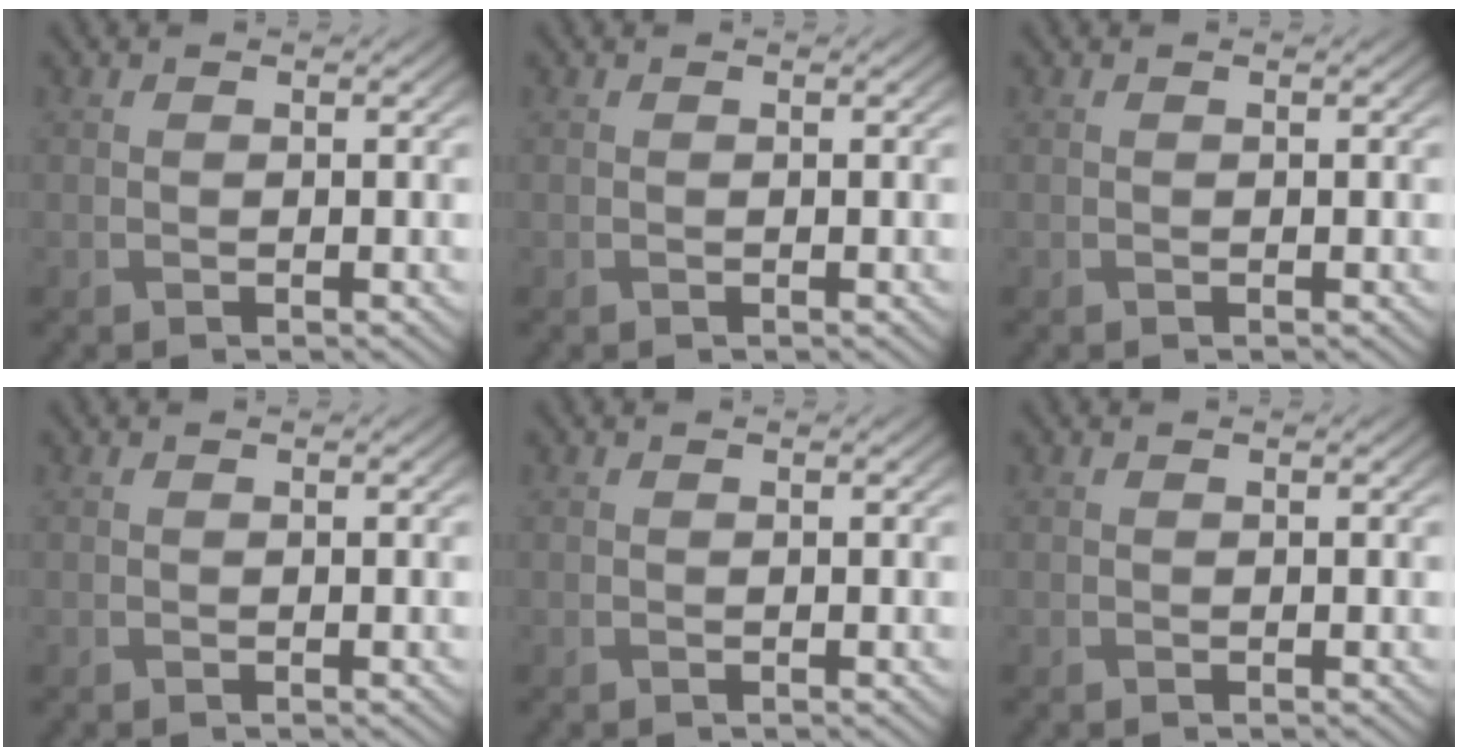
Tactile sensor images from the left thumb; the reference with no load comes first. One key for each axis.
{"total": 0.0}
{"total": 0.0}
{"total": 0.0}
{"total": 0.0}
{"total": 0.0}